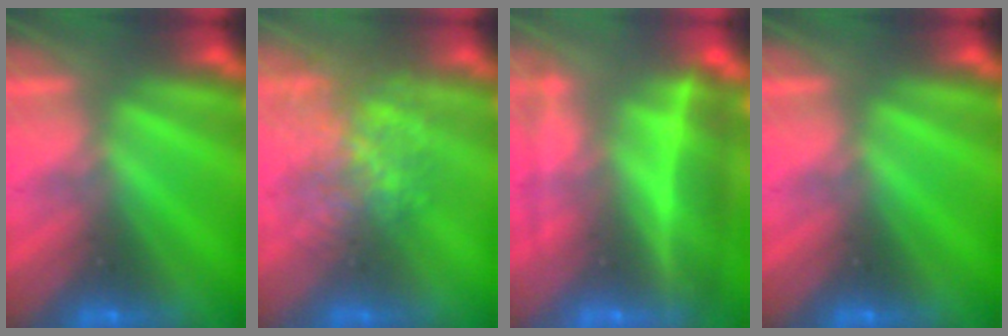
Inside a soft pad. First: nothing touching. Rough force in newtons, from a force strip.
{"total": 3.7}
{"total": 7.3}
{"total": 0.0}